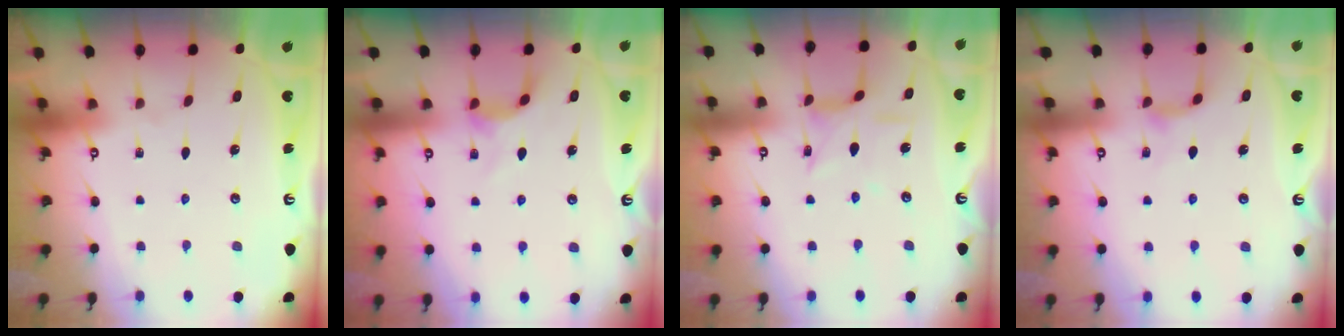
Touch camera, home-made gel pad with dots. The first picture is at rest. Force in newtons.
{"total": 3.8, "press": 3.8, "slide": 0.6}
{"total": 7.7, "press": 7.6, "slide": 0.6}
{"total": 4.4, "press": 4.4, "slide": 0.6}